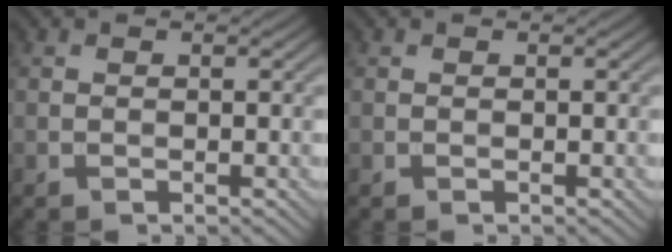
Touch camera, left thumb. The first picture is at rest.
{"total": 0.0}